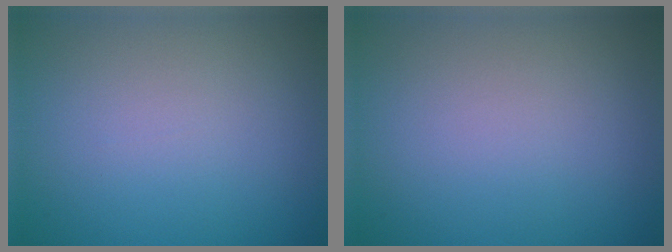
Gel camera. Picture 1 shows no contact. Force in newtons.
{"total": 0.0}